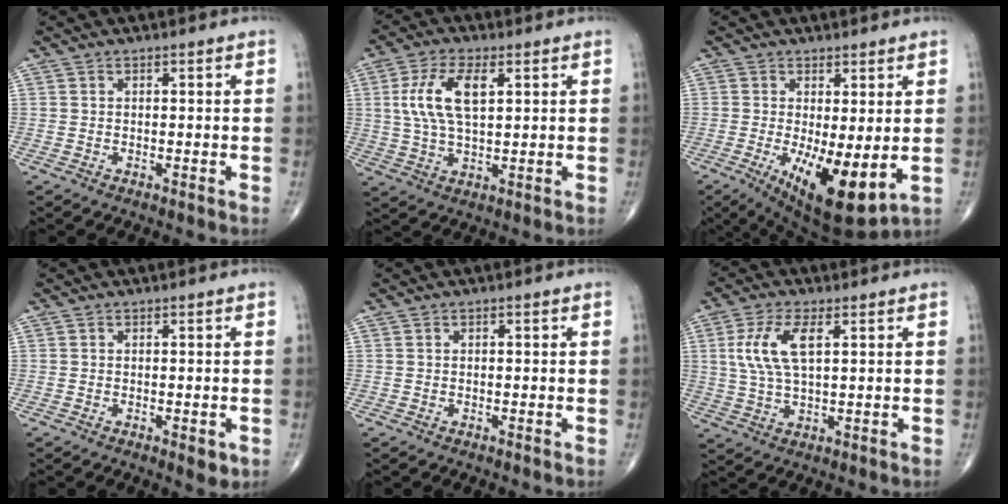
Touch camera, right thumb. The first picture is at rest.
{"total": 10.1, "force": [2.6, 4.5, 8.6], "torque": [-0.179, 0.000, 0.053]}
{"total": 12.0, "force": [-2.0, 4.1, 11.1], "torque": [-0.178, -0.030, -0.016]}
{"total": 2.3, "force": [-0.7, 1.0, 1.9], "torque": [-0.016, -0.003, -0.007]}
{"total": 0.0}
{"total": 8.8, "force": [2.4, 3.6, 7.6], "torque": [-0.168, -0.001, 0.052]}